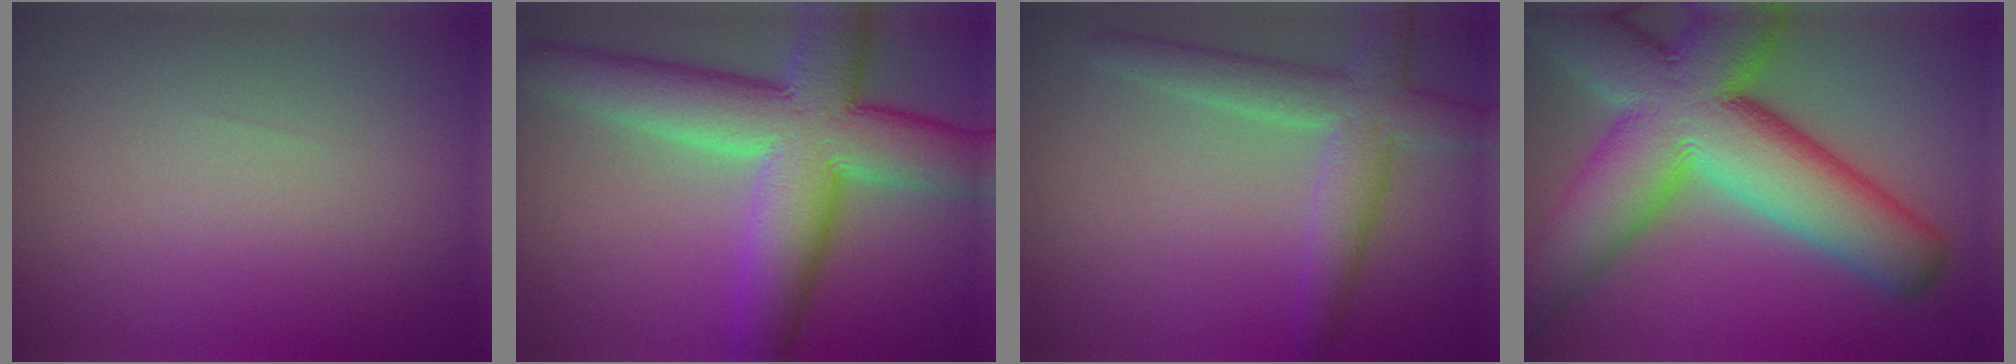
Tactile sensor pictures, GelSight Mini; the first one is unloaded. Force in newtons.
{"total": 11.1, "press": 11.1, "slide": 0.5}
{"total": 4.7, "press": 4.7, "slide": 0.4}
{"total": 15.7, "press": 15.7, "slide": 1.1}